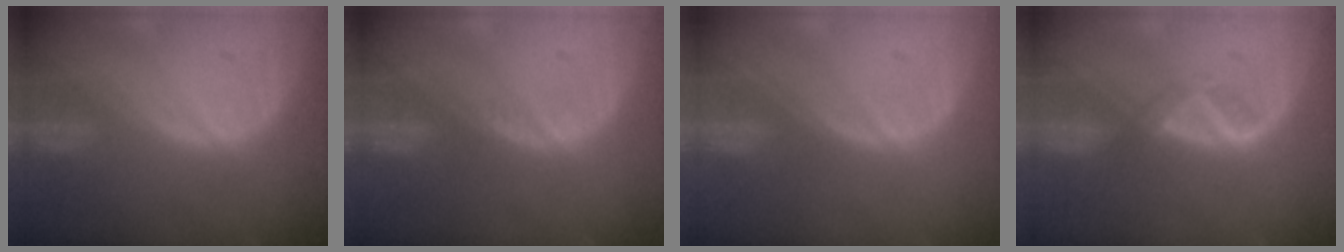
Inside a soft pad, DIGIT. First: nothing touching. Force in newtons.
{"total": 0.7, "press": 0.6, "slide": 0.4}
{"total": 0.0}
{"total": 1.9, "press": 1.8, "slide": 0.7}